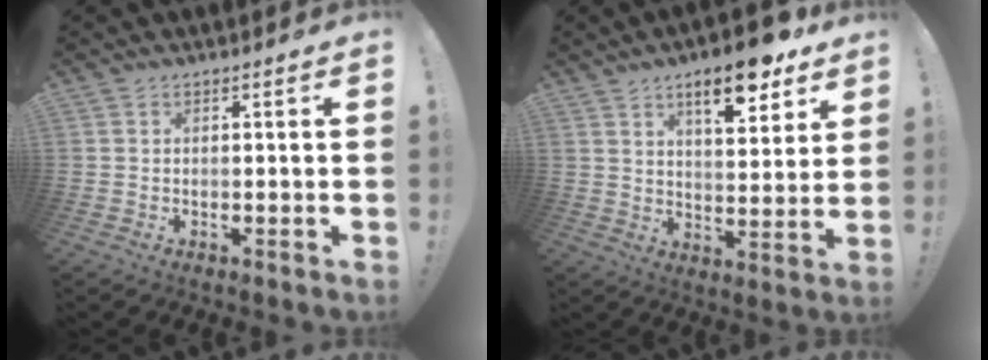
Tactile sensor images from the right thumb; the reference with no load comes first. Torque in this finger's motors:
{"motor_torque": [1.27, 2.25, 1.15, 0.50, 0.25]}